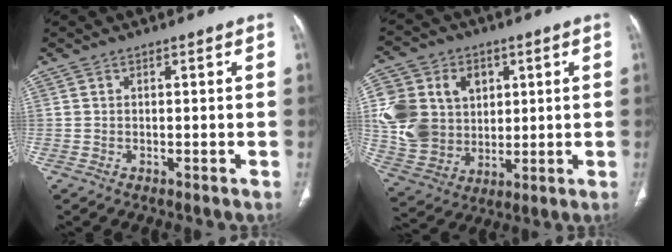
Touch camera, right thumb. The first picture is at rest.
{"total": 18.0, "force": [3.5, 14.7, 9.7], "torque": [-0.176, 0.008, 0.082]}